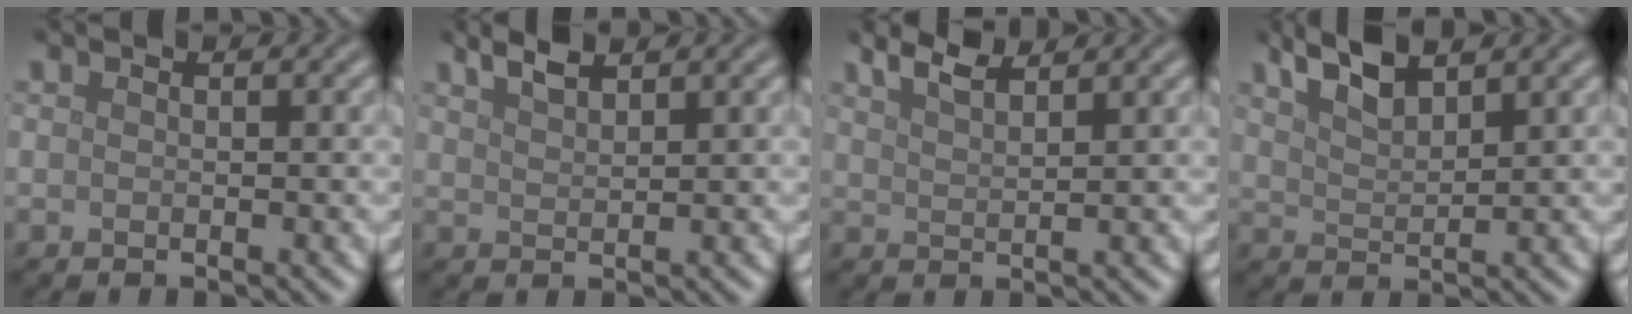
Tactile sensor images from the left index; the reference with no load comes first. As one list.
[{"total": 2.1, "force": [1.8, 0.4, 1.0], "torque": [-0.018, 0.008, 0.033]}, {"total": 3.2, "force": [2.6, 0.7, 1.7], "torque": [-0.022, 0.016, 0.037]}, {"total": 3.7, "force": [2.8, 1.0, 2.2], "torque": [-0.052, 0.008, 0.056]}]